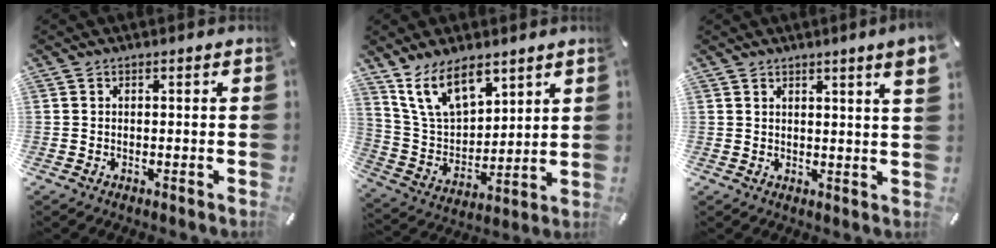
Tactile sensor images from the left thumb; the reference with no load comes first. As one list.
[{"total": 13.3, "force": [9.3, 7.1, 6.3], "torque": [-0.155, -0.044, 0.177]}, {"total": 3.7, "force": [2.6, 0.1, 2.6], "torque": [-0.039, -0.009, 0.041]}]